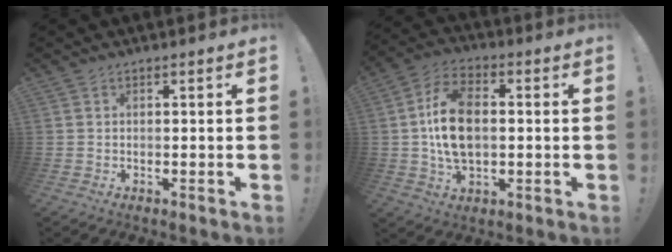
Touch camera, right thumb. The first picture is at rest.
{"total": 13.6, "force": [0.6, 8.7, 10.4], "torque": [-0.188, 0.003, 0.011]}